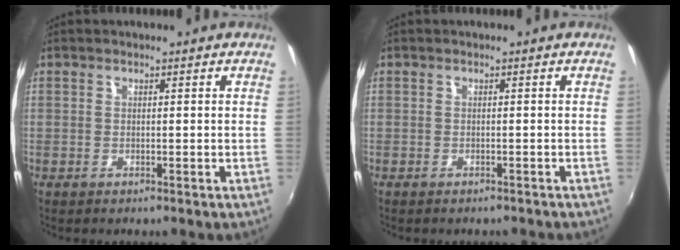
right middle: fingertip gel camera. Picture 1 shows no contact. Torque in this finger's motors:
{"motor_torque": [0.95, -1.18, 0.25, 0.14]}